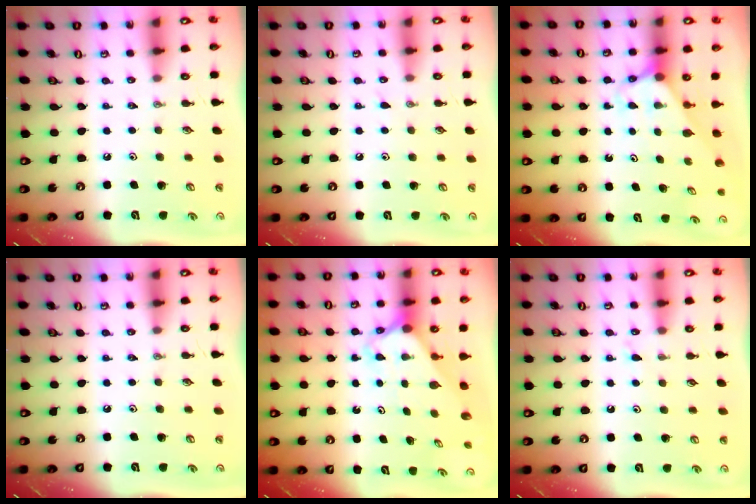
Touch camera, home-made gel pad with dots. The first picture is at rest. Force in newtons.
{"total": 4.4, "press": 4.4, "slide": 0.6}
{"total": 2.5, "press": 2.5, "slide": 0.2}
{"total": 0.0}
{"total": 2.3, "press": 2.3, "slide": 0.2}
{"total": 4.2, "press": 4.1, "slide": 0.4}